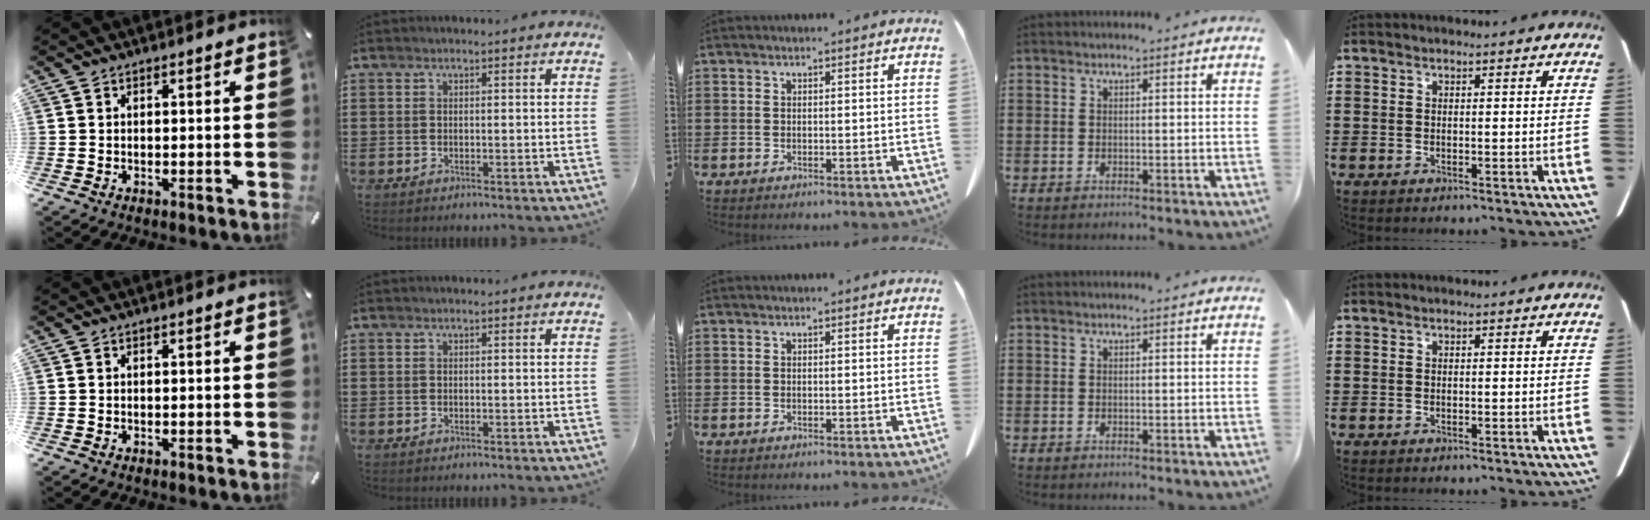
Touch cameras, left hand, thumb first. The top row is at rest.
{}